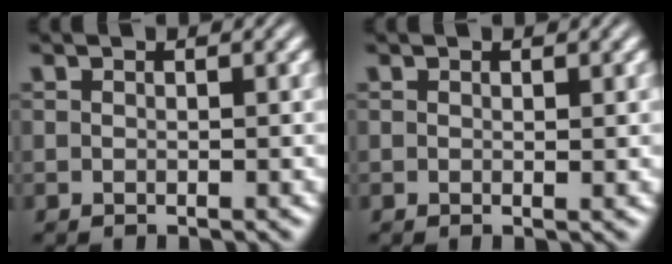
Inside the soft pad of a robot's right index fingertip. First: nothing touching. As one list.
[{"total": 0.0}]